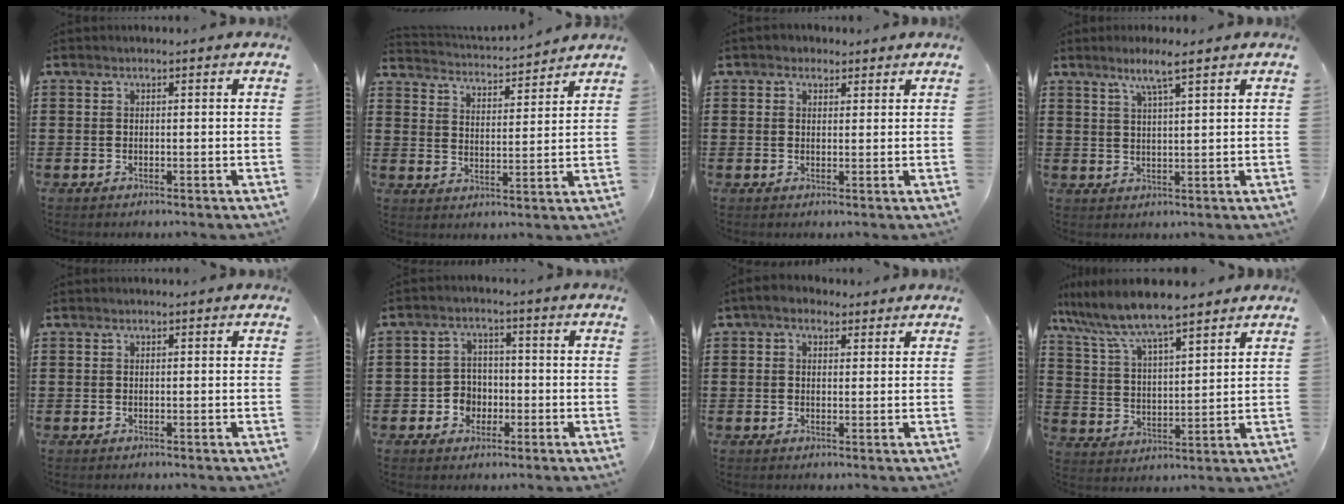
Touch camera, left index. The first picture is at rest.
{"total": 2.9, "force": [2.9, -0.1, -0.1], "torque": [-0.018, -0.026, 0.044]}
{"total": 1.7, "force": [1.2, 1.2, 0.3], "torque": [-0.001, 0.004, 0.022]}
{"total": 4.3, "force": [2.9, 0.0, 3.2], "torque": [-0.069, 0.003, 0.050]}
{"total": 0.0}
{"total": 4.0, "force": [-1.3, 3.6, 1.2], "torque": [-0.035, 0.007, -0.028]}
{"total": 2.5, "force": [1.5, 1.6, 1.2], "torque": [-0.029, 0.009, 0.028]}
{"total": 7.8, "force": [6.9, 0.8, 3.7], "torque": [-0.098, -0.031, 0.118]}